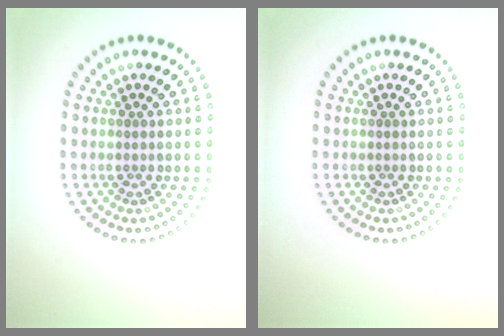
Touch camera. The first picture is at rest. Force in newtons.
{"total": 0.0}